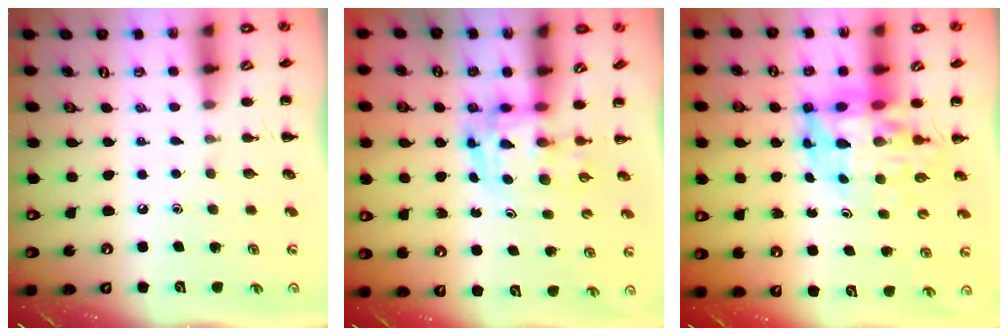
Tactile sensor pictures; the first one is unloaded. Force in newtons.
{"total": 3.6, "press": 3.5, "slide": 0.6}
{"total": 11.2, "press": 10.8, "slide": 3.3}